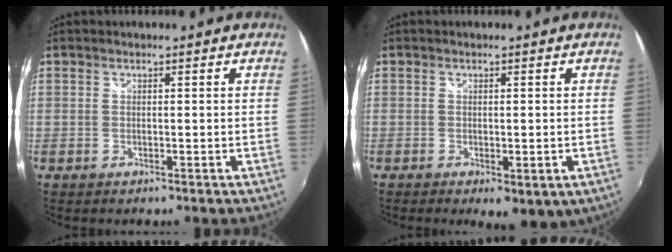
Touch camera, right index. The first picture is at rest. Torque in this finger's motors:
{"motor_torque": [1.36, -0.78, 0.47, 0.09]}